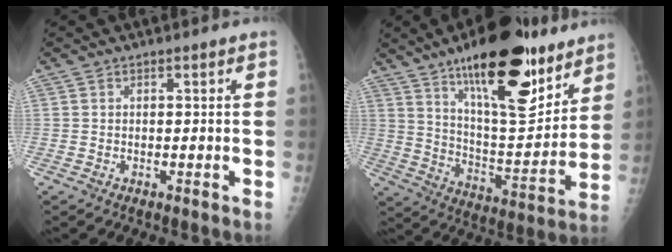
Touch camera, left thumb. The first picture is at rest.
{"total": 24.8, "force": [15.4, 8.6, 17.4], "torque": [-0.229, -0.074, 0.247]}